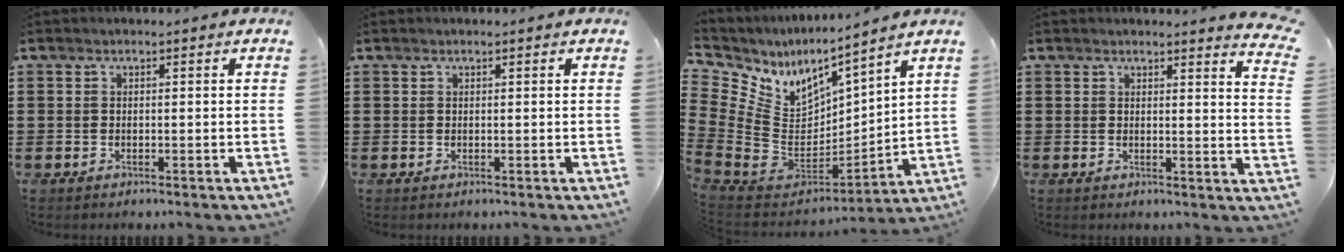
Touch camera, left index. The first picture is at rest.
{"total": 0.0}
{"total": 7.3, "force": [2.6, 5.8, 3.7], "torque": [-0.124, -0.048, 0.044]}
{"total": 2.8, "force": [2.6, -0.4, 0.8], "torque": [-0.019, -0.011, 0.046]}